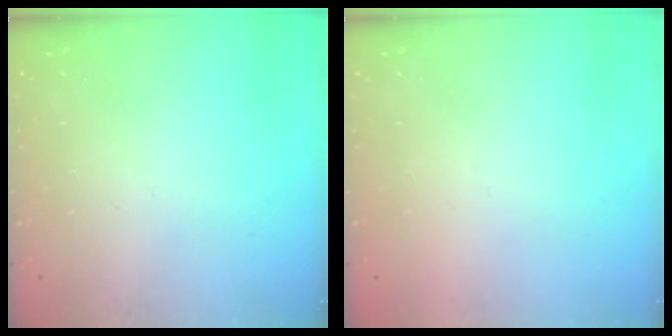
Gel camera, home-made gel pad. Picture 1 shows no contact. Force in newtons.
{"total": 1.6, "press": 1.6, "slide": 0.1}